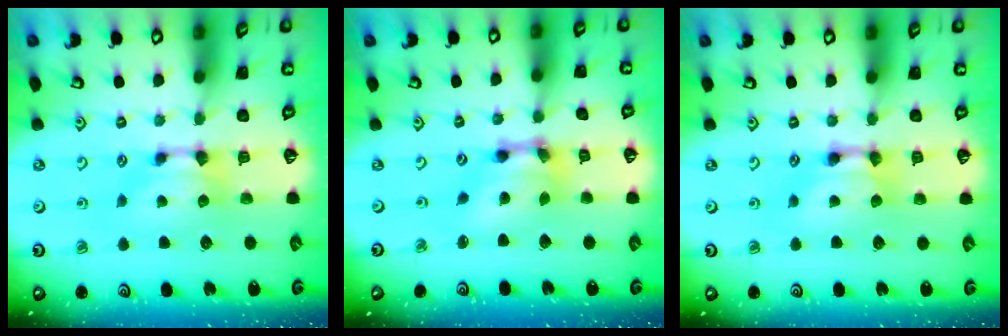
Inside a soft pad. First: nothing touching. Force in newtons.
{"total": 7.8, "press": 7.1, "slide": 3.2}
{"total": 2.0, "press": 2.0, "slide": 0.1}